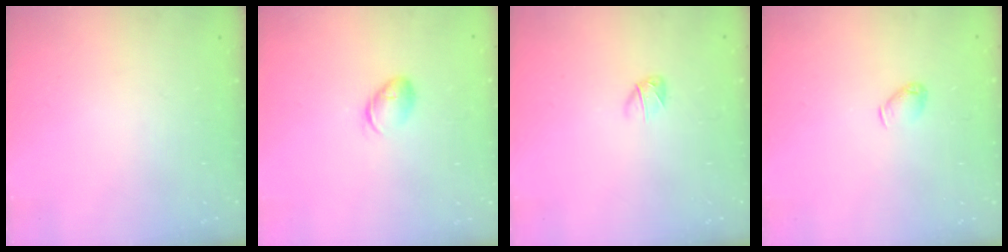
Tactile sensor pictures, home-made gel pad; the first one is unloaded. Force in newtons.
{"total": 7.4, "press": 7.4, "slide": 0.8}
{"total": 3.4, "press": 3.3, "slide": 0.7}
{"total": 3.8, "press": 3.7, "slide": 0.7}